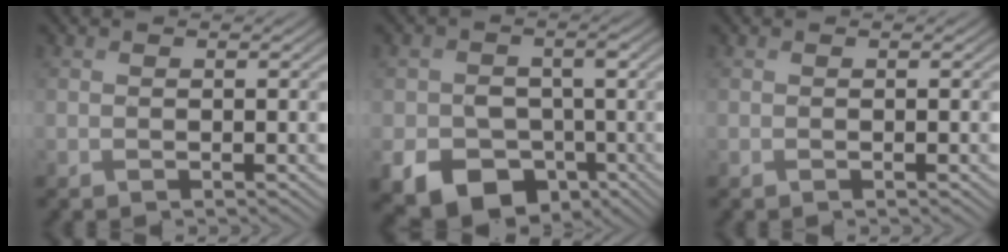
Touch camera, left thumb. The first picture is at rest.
{"total": 9.6, "force": [-3.9, 7.4, 4.6], "torque": [-0.078, -0.034, -0.071]}
{"total": 0.0}